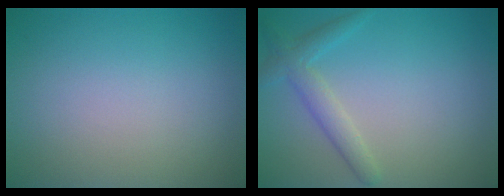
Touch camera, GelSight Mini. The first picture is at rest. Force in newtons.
{"total": 2.5, "press": 2.5, "slide": 0.1}